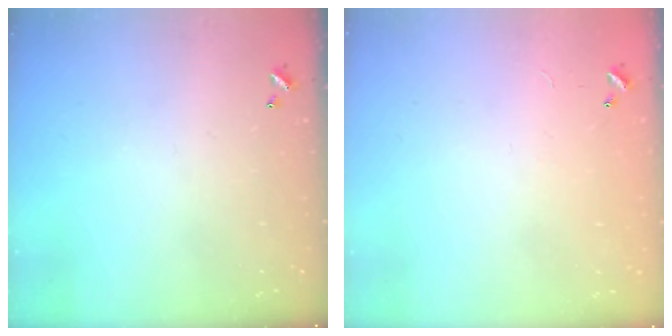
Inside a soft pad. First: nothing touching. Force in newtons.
{"total": 7.2, "press": 7.2, "slide": 0.5}